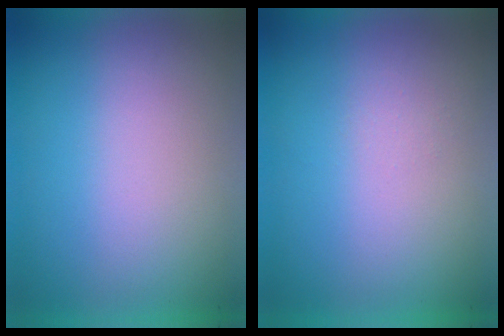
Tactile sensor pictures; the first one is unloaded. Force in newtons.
{"total": 1.2}